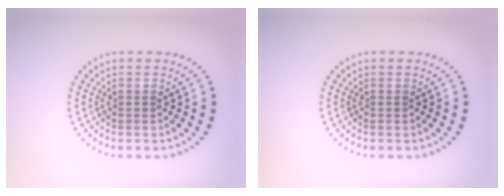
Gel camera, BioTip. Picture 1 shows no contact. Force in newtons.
{"total": 0.0}